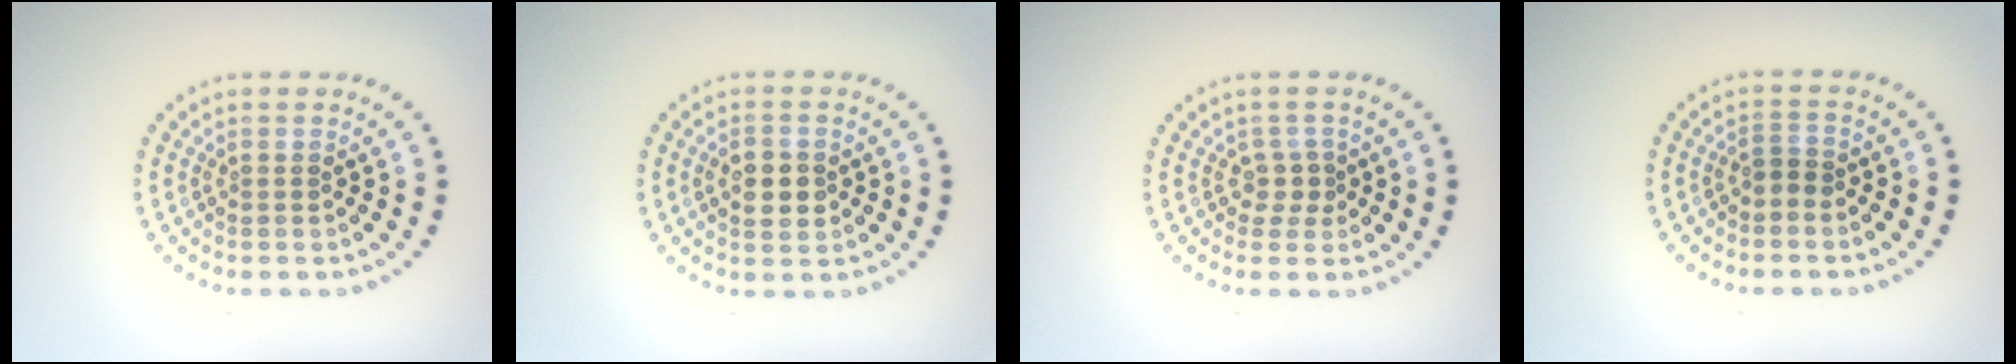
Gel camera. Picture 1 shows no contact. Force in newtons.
{"total": 2.8, "press": 2.8, "slide": 0.0}
{"total": 1.7, "press": 1.2, "slide": 1.2}
{"total": 1.3, "press": 1.0, "slide": 0.8}